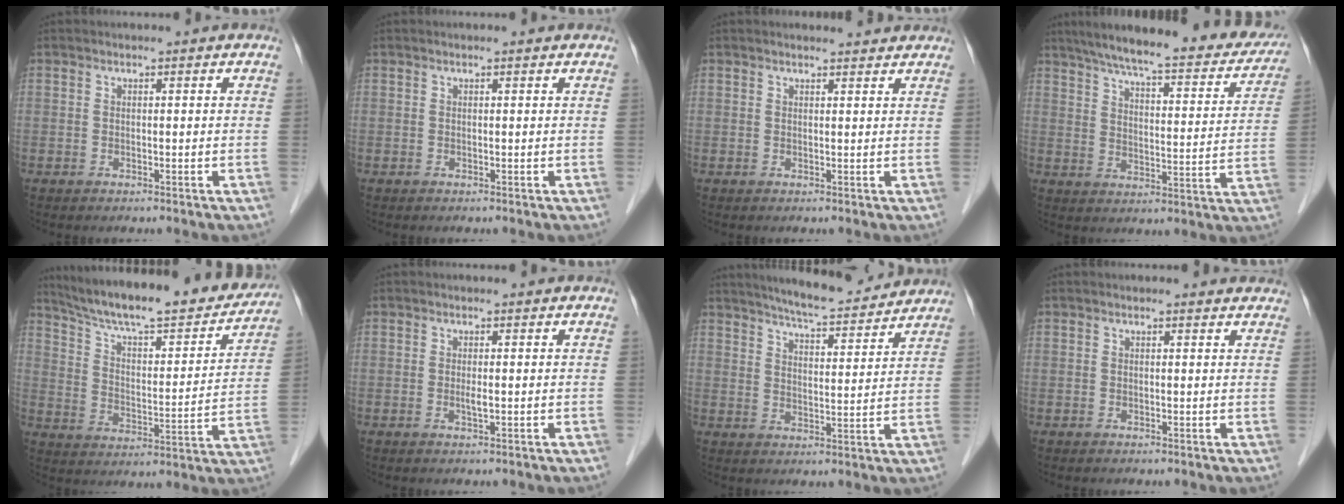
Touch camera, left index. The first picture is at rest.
{"total": 0.0}
{"total": 3.1, "force": [3.0, 0.4, 0.5], "torque": [-0.013, 0.005, 0.032]}
{"total": 26.4, "force": [22.4, 4.8, 13.1], "torque": [-0.195, -0.017, 0.282]}
{"total": 24.8, "force": [21.7, 4.0, 11.2], "torque": [-0.178, -0.016, 0.305]}
{"total": 1.0, "force": [0.0, 0.1, 1.0], "torque": [-0.023, -0.004, -0.001]}
{"total": 12.7, "force": [11.8, 1.3, 4.8], "torque": [-0.075, 0.004, 0.165]}
{"total": 2.2, "force": [2.2, 0.5, 0.4], "torque": [-0.009, -0.001, 0.013]}